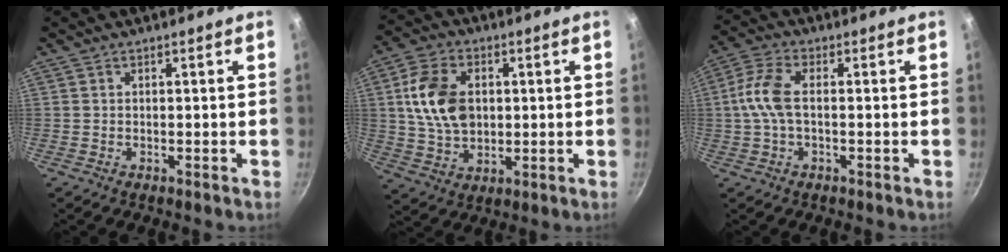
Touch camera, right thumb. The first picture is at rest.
{"total": 12.7, "force": [1.9, 8.8, 9.0], "torque": [-0.152, 0.002, 0.037]}
{"total": 7.4, "force": [0.0, 3.6, 6.4], "torque": [-0.150, 0.021, -0.010]}